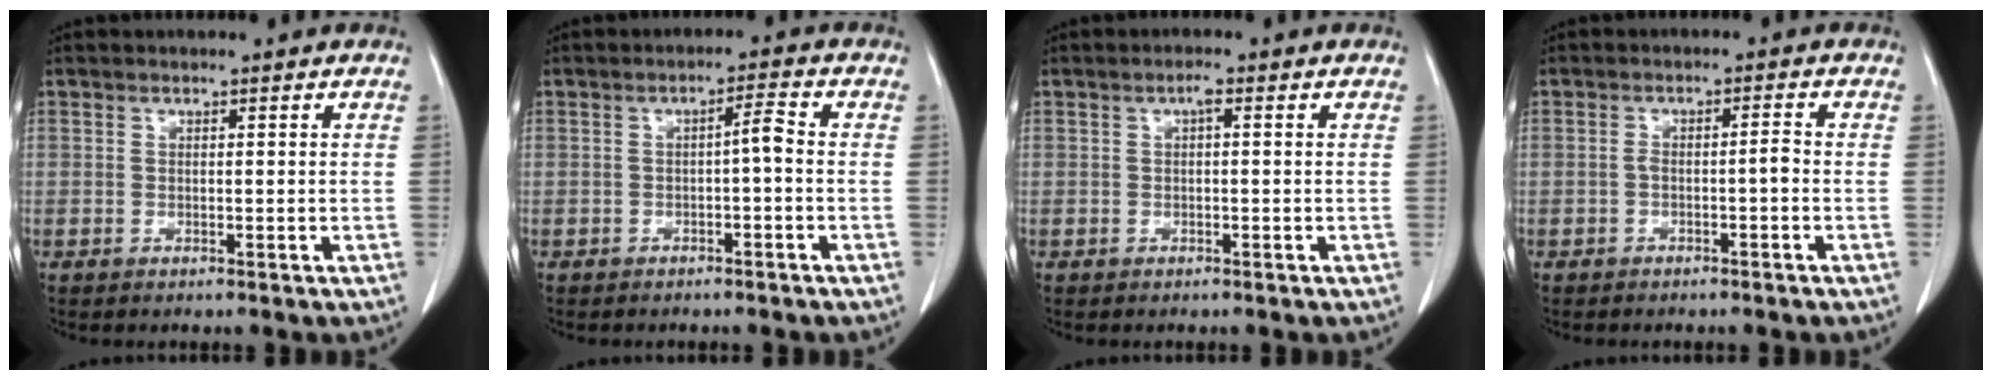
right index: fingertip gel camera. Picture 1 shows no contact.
{"total": 2.4, "force": [-0.6, 0.1, 2.4], "torque": [-0.036, 0.005, -0.010]}
{"total": 1.2, "force": [0.3, 0.3, 1.1], "torque": [-0.019, 0.004, 0.003]}
{"total": 2.0, "force": [-0.8, 0.2, 1.8], "torque": [-0.031, 0.006, -0.013]}